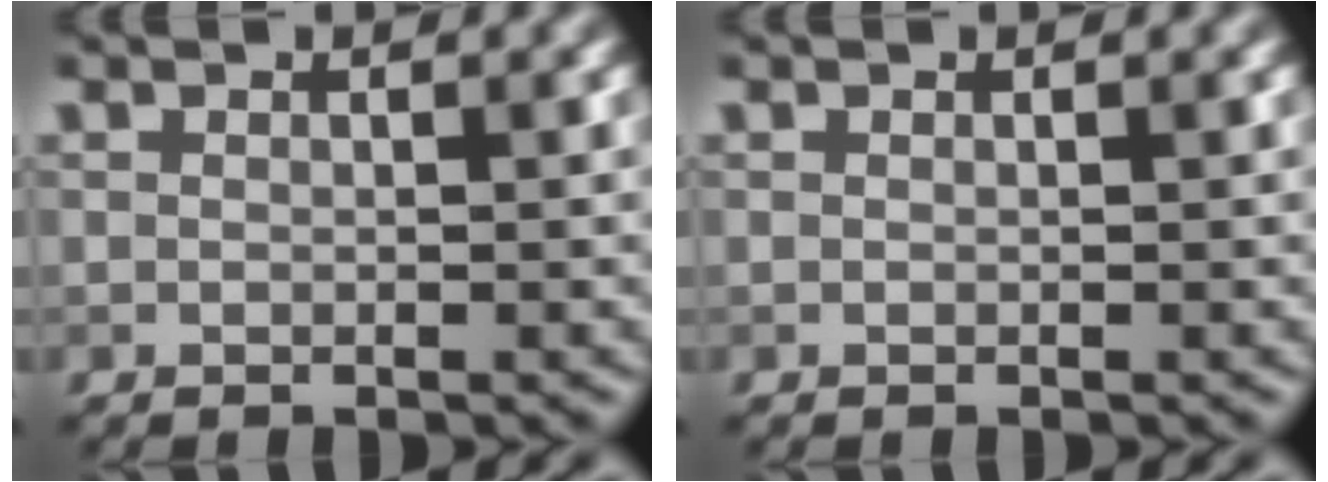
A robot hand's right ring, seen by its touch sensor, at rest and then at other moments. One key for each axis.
{"total": 0.0}